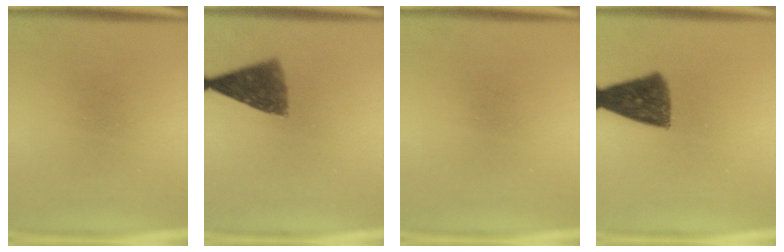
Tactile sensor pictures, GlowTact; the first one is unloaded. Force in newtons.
{"total": 7.8}
{"total": 0.0}
{"total": 9.7}